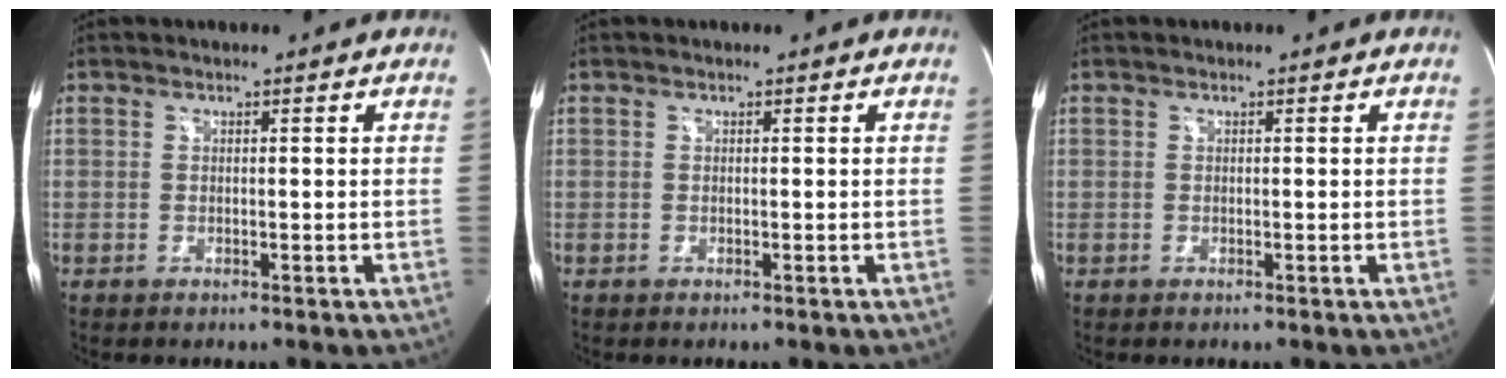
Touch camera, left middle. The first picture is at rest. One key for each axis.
{"total": 0.0}
{"total": 0.0}